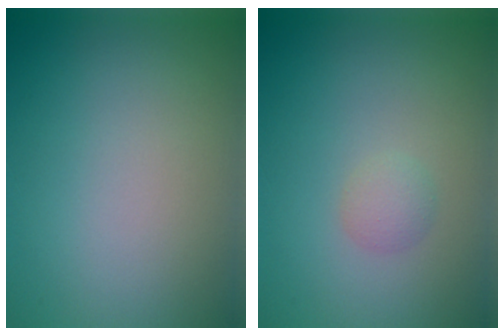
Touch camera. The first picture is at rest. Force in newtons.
{"total": 1.2, "press": 1.2, "slide": 0.1}